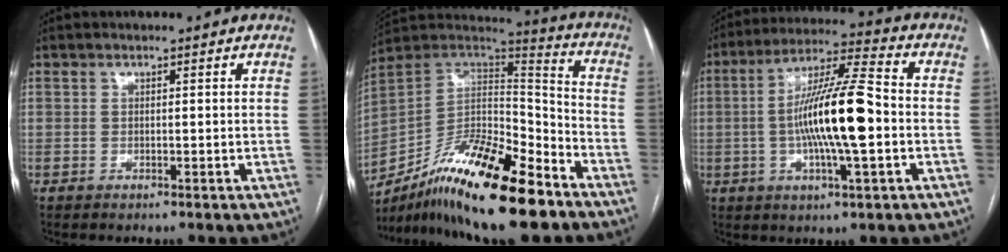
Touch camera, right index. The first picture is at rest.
{"total": 21.9, "force": [-15.1, 4.9, 15.1], "torque": [-0.259, 0.000, -0.261]}
{"total": 14.7, "force": [-1.7, 1.5, 14.6], "torque": [-0.267, 0.009, -0.031]}